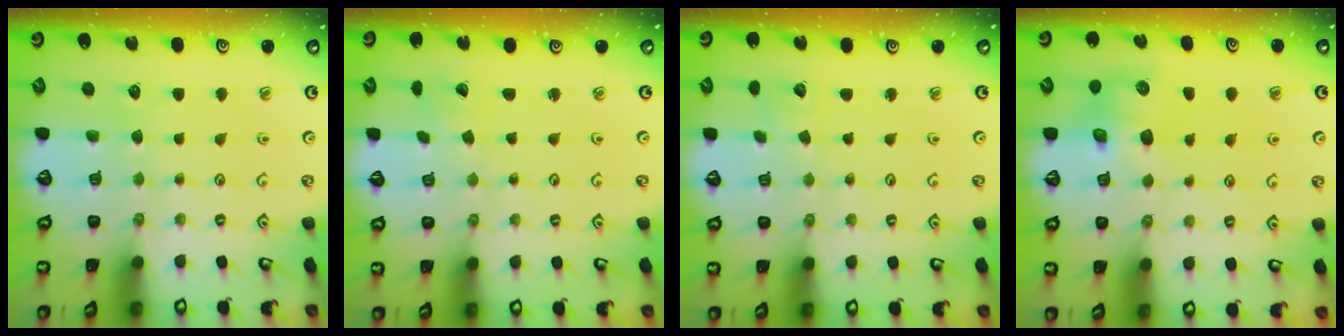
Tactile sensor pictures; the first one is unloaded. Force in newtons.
{"total": 0.6, "press": 0.6, "slide": 0.1}
{"total": 3.1, "press": 3.1, "slide": 0.3}
{"total": 7.4, "press": 7.4, "slide": 0.8}